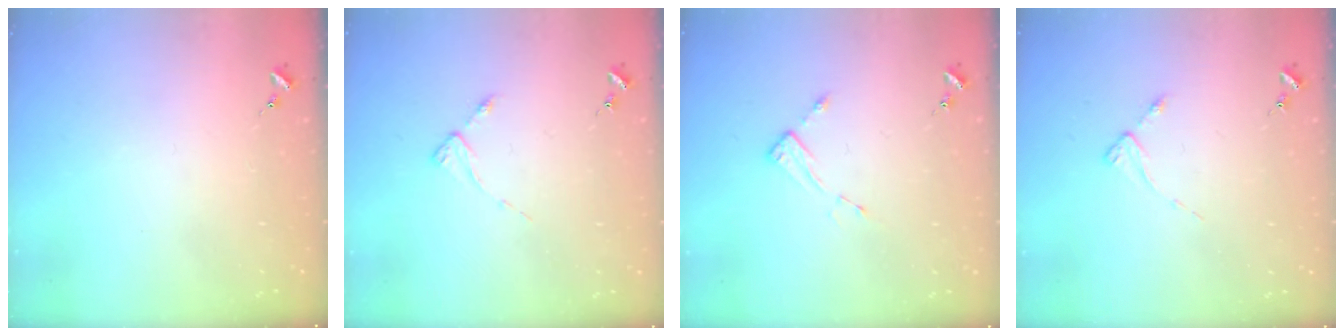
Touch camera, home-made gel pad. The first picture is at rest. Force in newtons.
{"total": 2.7, "press": 2.7, "slide": 0.3}
{"total": 3.9, "press": 3.9, "slide": 0.2}
{"total": 2.8, "press": 2.8, "slide": 0.3}